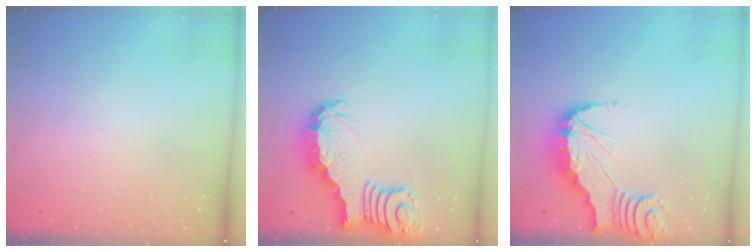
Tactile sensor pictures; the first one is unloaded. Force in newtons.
{"total": 3.4, "press": 3.3, "slide": 0.7}
{"total": 2.2, "press": 2.2, "slide": 0.2}